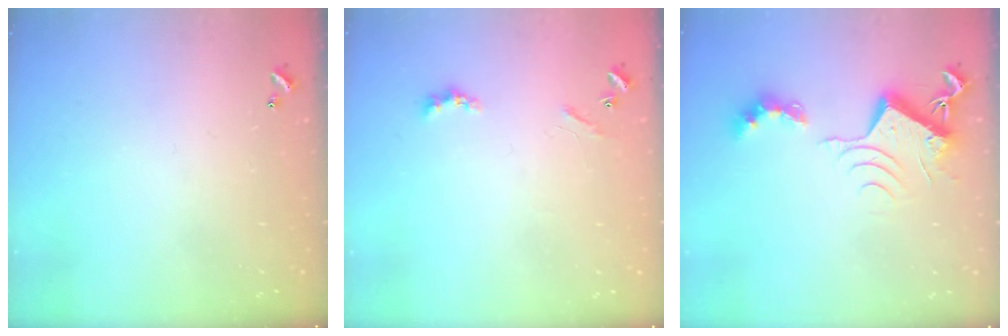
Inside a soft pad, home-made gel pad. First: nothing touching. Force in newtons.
{"total": 1.8, "press": 1.8, "slide": 0.5}
{"total": 11.1, "press": 11.0, "slide": 1.3}